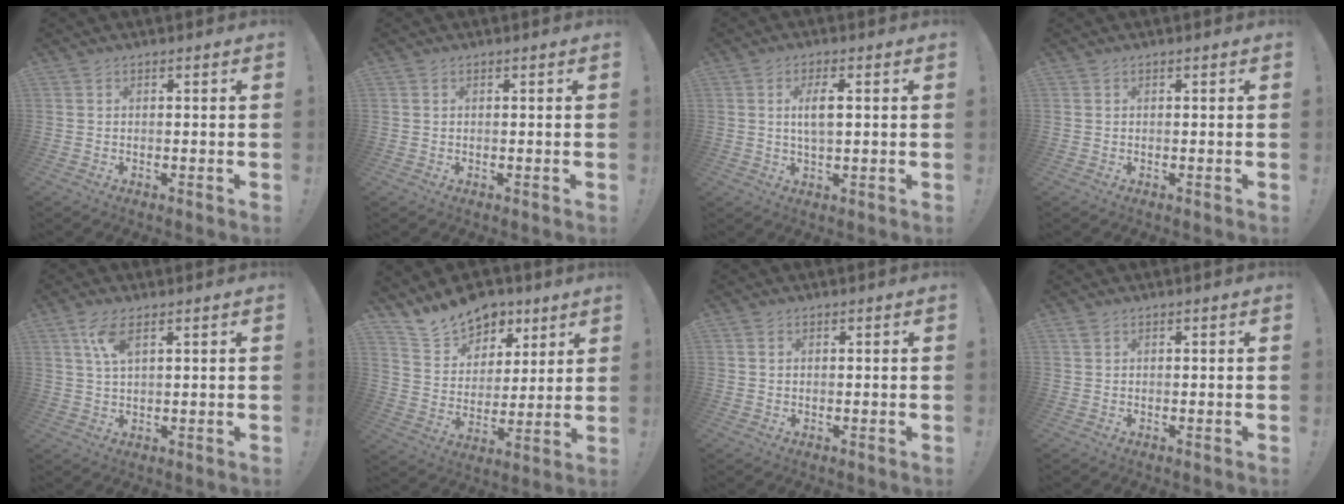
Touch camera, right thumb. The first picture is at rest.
{"total": 0.0}
{"total": 5.6, "force": [1.1, 2.0, 5.1], "torque": [-0.089, -0.004, 0.014]}
{"total": 0.0}
{"total": 5.9, "force": [2.9, 2.1, 4.7], "torque": [-0.080, -0.008, 0.050]}
{"total": 13.9, "force": [11.1, 7.9, 3.0], "torque": [-0.057, -0.081, 0.208]}
{"total": 0.8, "force": [0.3, 0.7, 0.2], "torque": [0.003, 0.000, 0.005]}
{"total": 1.3, "force": [0.8, 0.6, 0.7], "torque": [-0.021, 0.004, 0.017]}